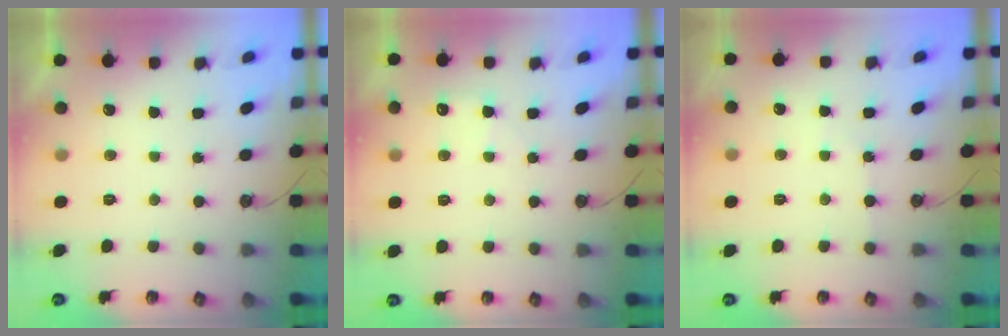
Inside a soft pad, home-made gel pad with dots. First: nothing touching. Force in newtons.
{"total": 4.7, "press": 4.6, "slide": 0.6}
{"total": 2.7, "press": 2.7, "slide": 0.4}